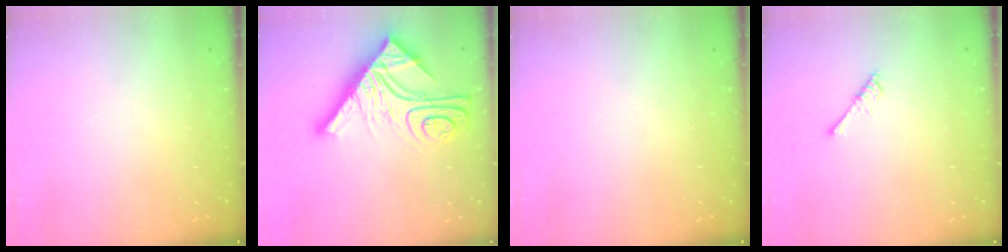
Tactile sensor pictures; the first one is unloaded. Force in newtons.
{"total": 21.2, "press": 21.1, "slide": 1.8}
{"total": 0.0}
{"total": 2.9, "press": 2.9, "slide": 0.5}